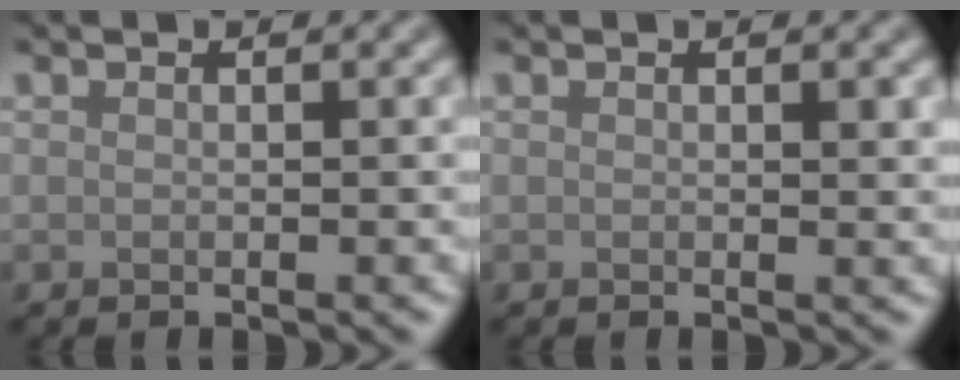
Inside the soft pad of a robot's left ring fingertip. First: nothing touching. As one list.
[{"total": 0.8, "force": [0.2, 0.3, 0.7], "torque": [-0.009, -0.002, 0.003]}]